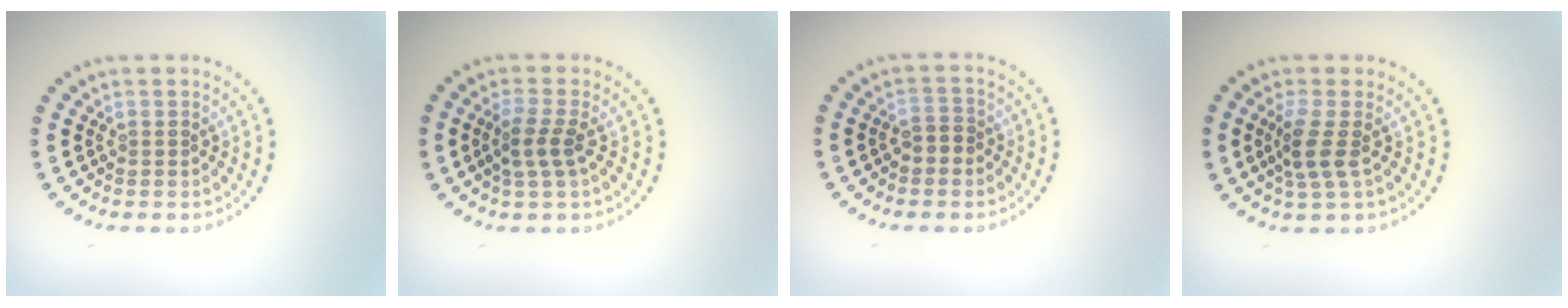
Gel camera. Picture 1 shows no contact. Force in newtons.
{"total": 2.3, "press": 2.0, "slide": 1.1}
{"total": 1.7, "press": 1.6, "slide": 0.5}
{"total": 2.7, "press": 2.1, "slide": 1.6}